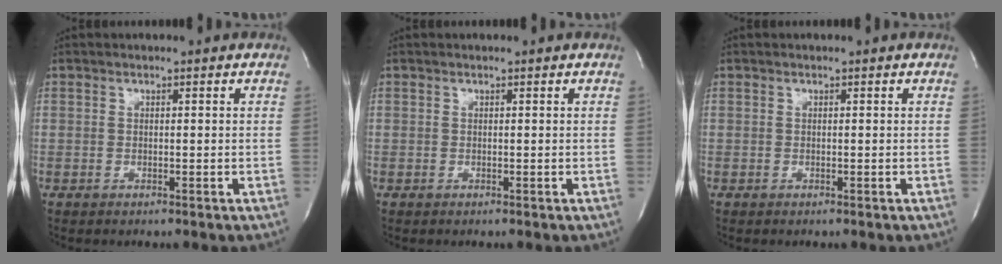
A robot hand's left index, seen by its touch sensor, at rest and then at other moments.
{"total": 0.0}
{"total": 0.0}